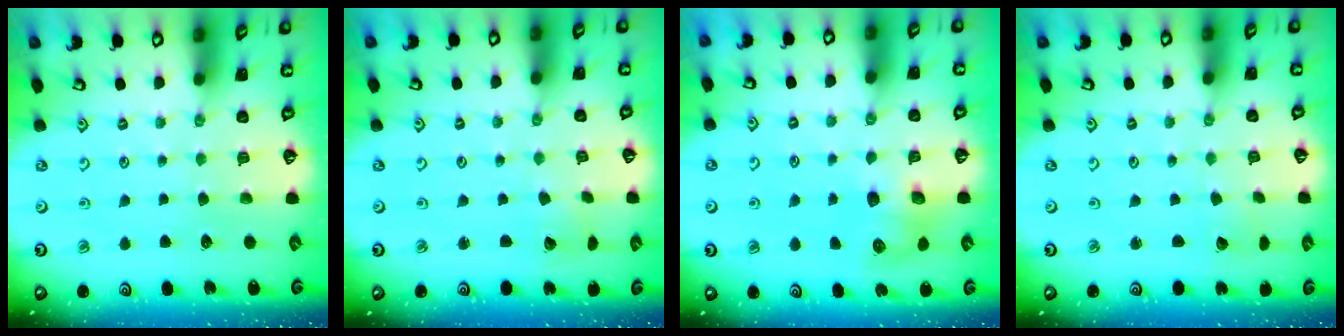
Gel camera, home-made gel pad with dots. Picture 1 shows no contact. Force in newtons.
{"total": 2.0, "press": 2.0, "slide": 0.2}
{"total": 7.4, "press": 7.4, "slide": 0.3}
{"total": 1.4, "press": 1.4, "slide": 0.0}